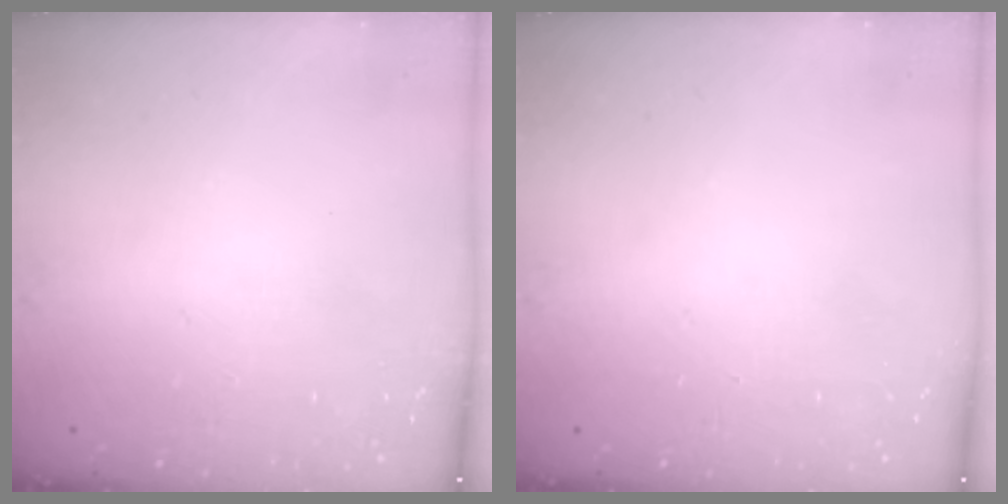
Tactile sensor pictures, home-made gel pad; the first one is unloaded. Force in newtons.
{"total": 0.0}